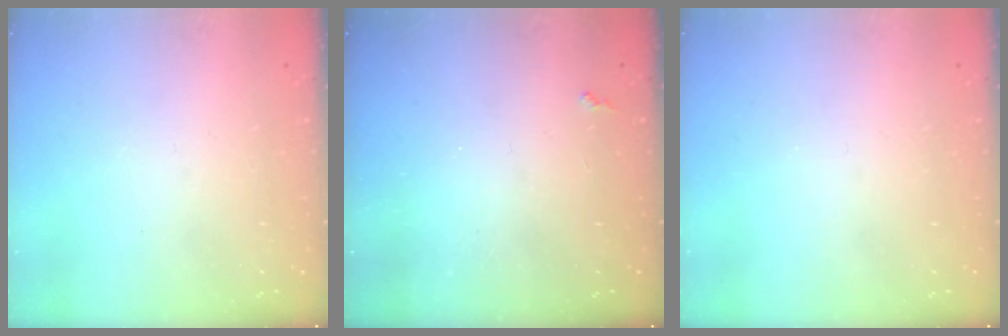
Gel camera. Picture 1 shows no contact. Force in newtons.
{"total": 2.3, "press": 2.2, "slide": 0.4}
{"total": 0.0}